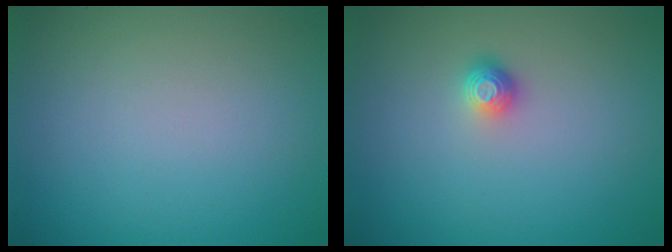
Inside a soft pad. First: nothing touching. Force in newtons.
{"total": 1.2, "press": 1.0, "slide": 0.7}